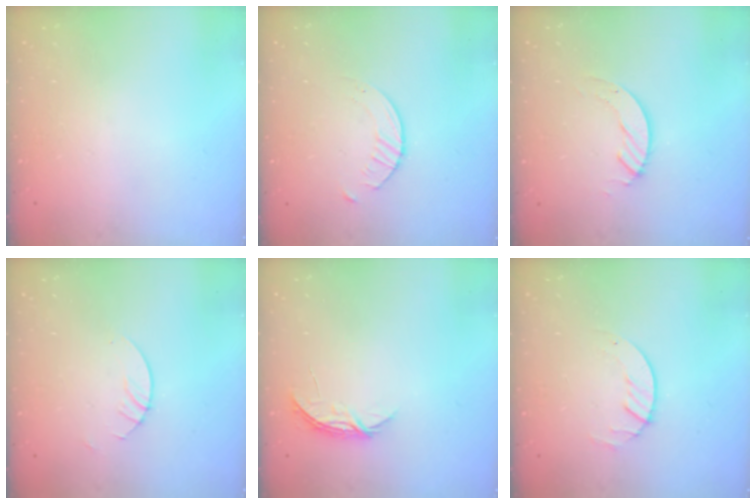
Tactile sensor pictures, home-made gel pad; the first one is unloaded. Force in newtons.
{"total": 2.8, "press": 2.7, "slide": 0.3}
{"total": 3.5, "press": 3.5, "slide": 0.4}
{"total": 2.7, "press": 2.7, "slide": 0.2}
{"total": 4.0, "press": 4.0, "slide": 0.5}
{"total": 1.4, "press": 1.4, "slide": 0.2}